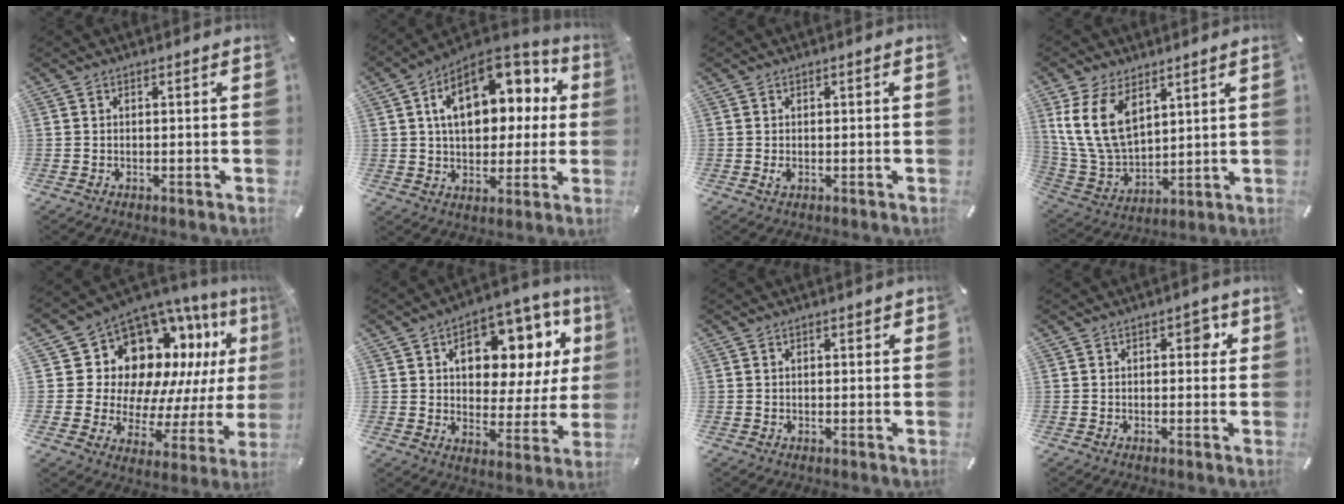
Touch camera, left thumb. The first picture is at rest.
{"total": 17.7, "force": [6.2, 11.4, 11.9], "torque": [-0.182, -0.025, 0.112]}
{"total": 1.2, "force": [-0.2, 0.8, 0.9], "torque": [-0.024, -0.002, -0.006]}
{"total": 13.1, "force": [6.3, 8.3, 8.0], "torque": [-0.196, -0.025, 0.117]}
{"total": 15.5, "force": [7.7, 10.8, 8.0], "torque": [-0.140, -0.089, 0.148]}
{"total": 13.8, "force": [6.2, 8.7, 8.7], "torque": [-0.118, -0.046, 0.102]}
{"total": 1.0, "force": [0.5, 0.8, 0.2], "torque": [0.005, 0.000, 0.008]}
{"total": 3.2, "force": [0.9, 2.0, 2.4], "torque": [-0.019, -0.002, 0.005]}